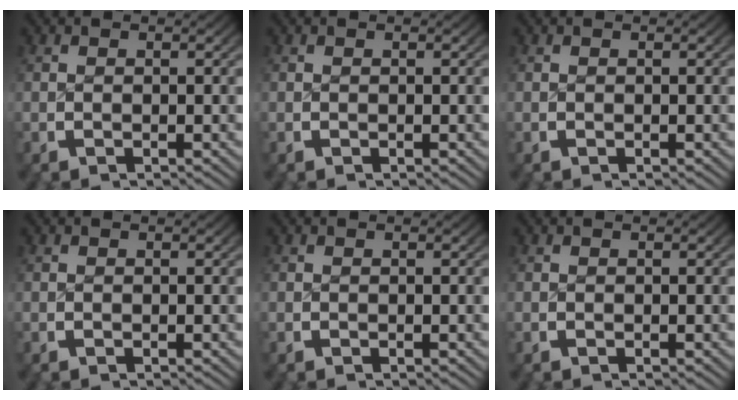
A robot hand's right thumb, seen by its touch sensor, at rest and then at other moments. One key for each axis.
{"total": 0.0}
{"total": 0.0}
{"total": 0.0}
{"total": 0.0}
{"total": 0.0}